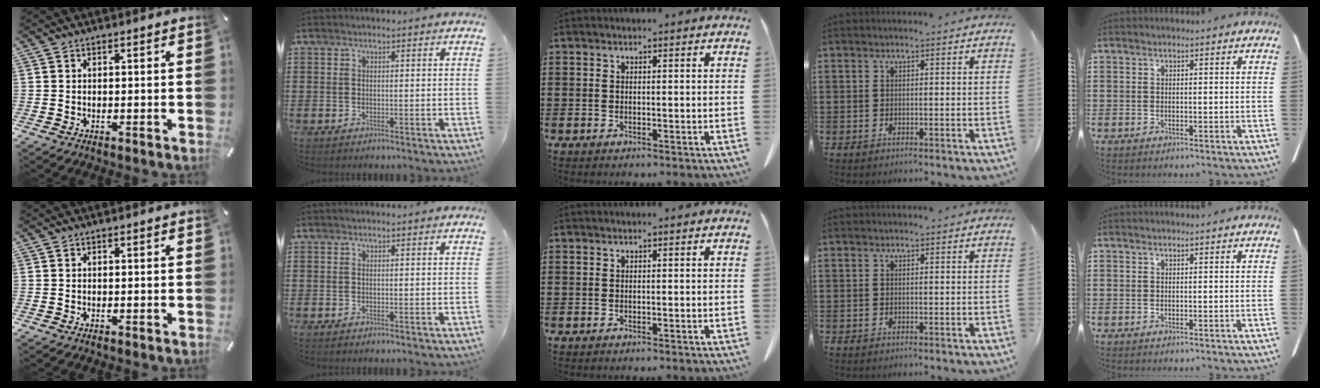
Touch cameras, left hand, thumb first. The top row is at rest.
{}